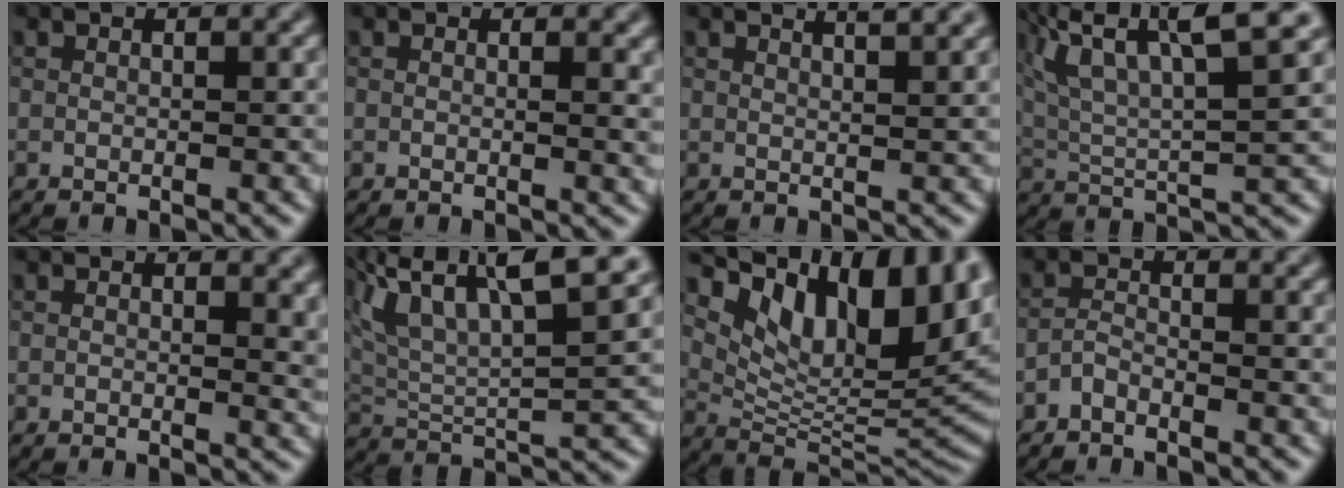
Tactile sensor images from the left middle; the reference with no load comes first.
{"total": 1.7, "force": [0.2, 0.6, 1.6], "torque": [-0.014, -0.004, 0.003]}
{"total": 3.3, "force": [2.4, 1.2, 2.0], "torque": [0.005, 0.017, 0.003]}
{"total": 11.1, "force": [5.1, 3.8, 9.0], "torque": [-0.156, 0.020, 0.080]}
{"total": 2.5, "force": [0.5, 1.2, 2.1], "torque": [-0.022, -0.003, 0.006]}
{"total": 13.0, "force": [7.4, 4.9, 9.4], "torque": [-0.169, 0.020, 0.124]}
{"total": 13.3, "force": [6.5, 5.7, 10.0], "torque": [-0.157, 0.003, 0.128]}
{"total": 1.3, "force": [-1.1, 0.3, 0.6], "torque": [-0.013, 0.004, -0.026]}